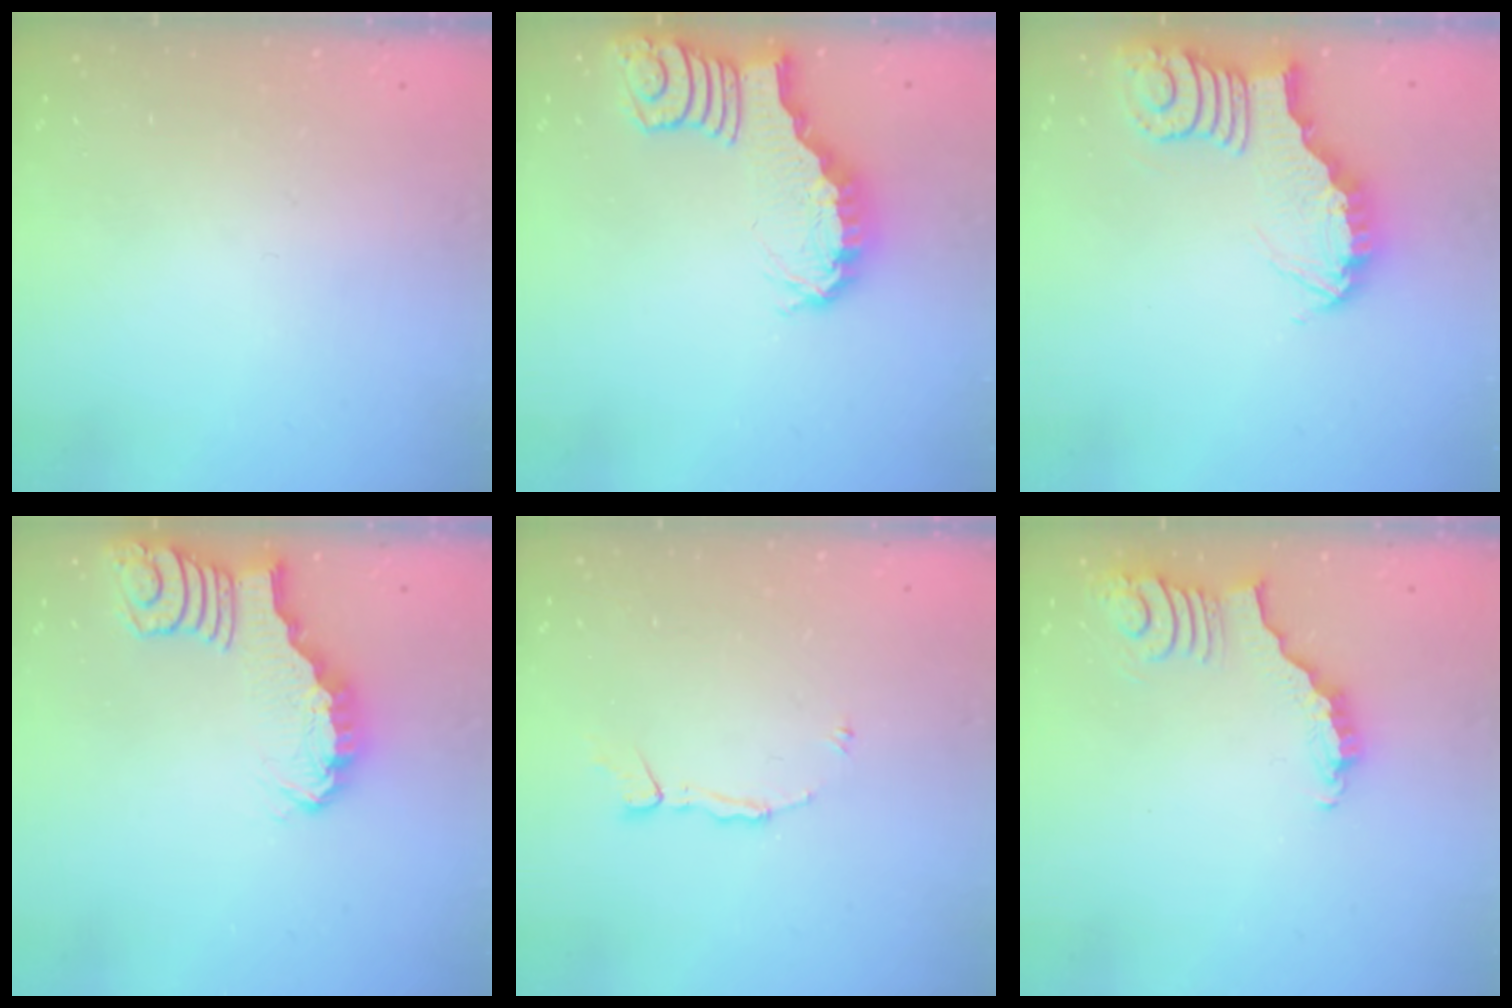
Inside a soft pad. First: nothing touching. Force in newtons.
{"total": 2.7, "press": 2.6, "slide": 0.4}
{"total": 3.9, "press": 3.9, "slide": 0.3}
{"total": 2.8, "press": 2.7, "slide": 0.4}
{"total": 5.2, "press": 5.2, "slide": 0.6}
{"total": 3.7, "press": 3.7, "slide": 0.7}